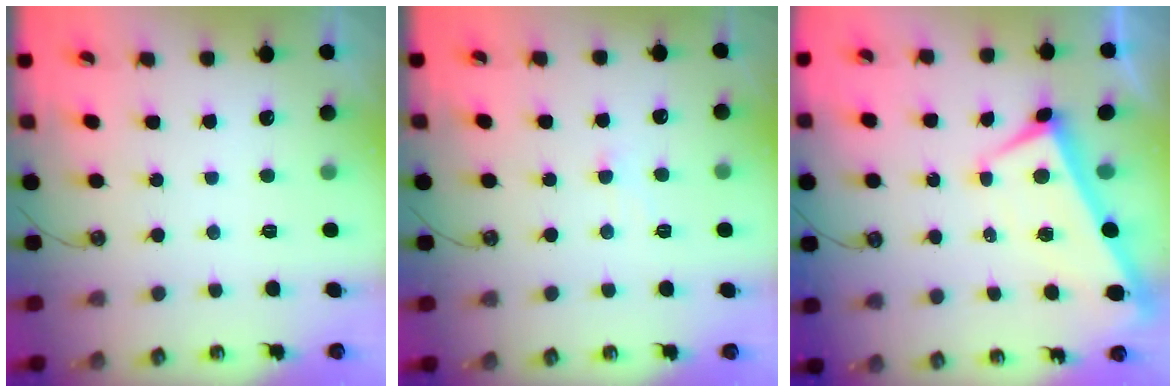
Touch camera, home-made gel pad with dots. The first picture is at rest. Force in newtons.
{"total": 2.4, "press": 2.3, "slide": 0.5}
{"total": 2.6, "press": 2.5, "slide": 0.6}